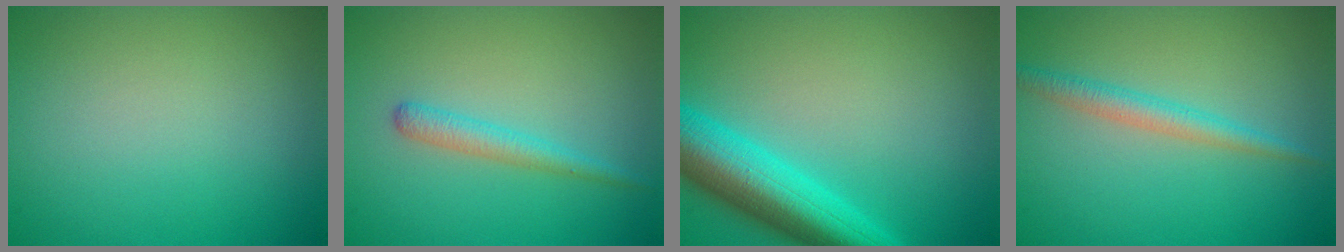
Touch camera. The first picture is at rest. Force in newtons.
{"total": 1.9, "press": 1.9, "slide": 0.1}
{"total": 8.2, "press": 8.2, "slide": 0.3}
{"total": 2.3, "press": 2.3, "slide": 0.1}